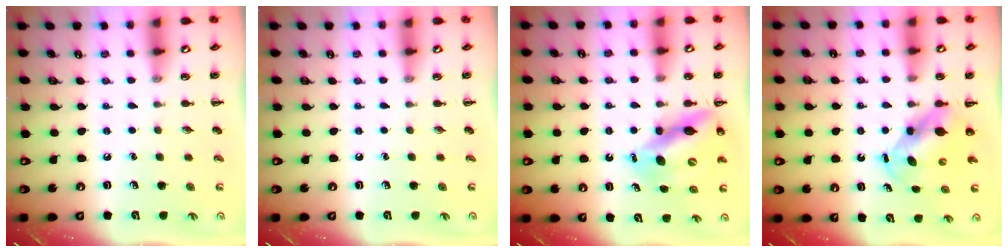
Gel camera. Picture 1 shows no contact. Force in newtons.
{"total": 0.0}
{"total": 12.8, "press": 12.4, "slide": 3.4}
{"total": 5.7, "press": 5.7, "slide": 1.0}